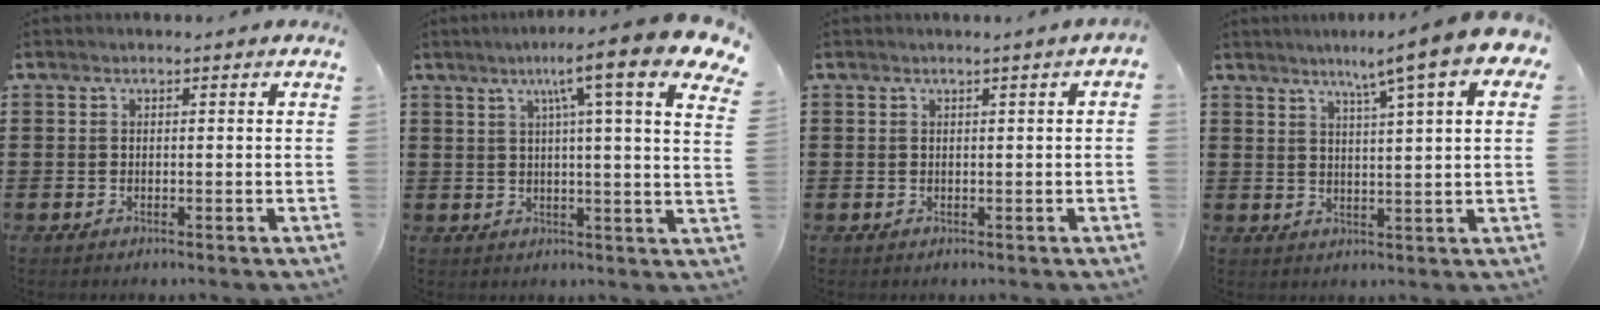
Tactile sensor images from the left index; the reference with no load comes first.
{"total": 11.3, "force": [6.6, 0.4, 9.2], "torque": [-0.163, -0.024, 0.097]}
{"total": 0.6, "force": [0.3, -0.1, 0.5], "torque": [-0.008, -0.003, 0.007]}
{"total": 8.9, "force": [5.8, 0.2, 6.7], "torque": [-0.118, -0.020, 0.091]}